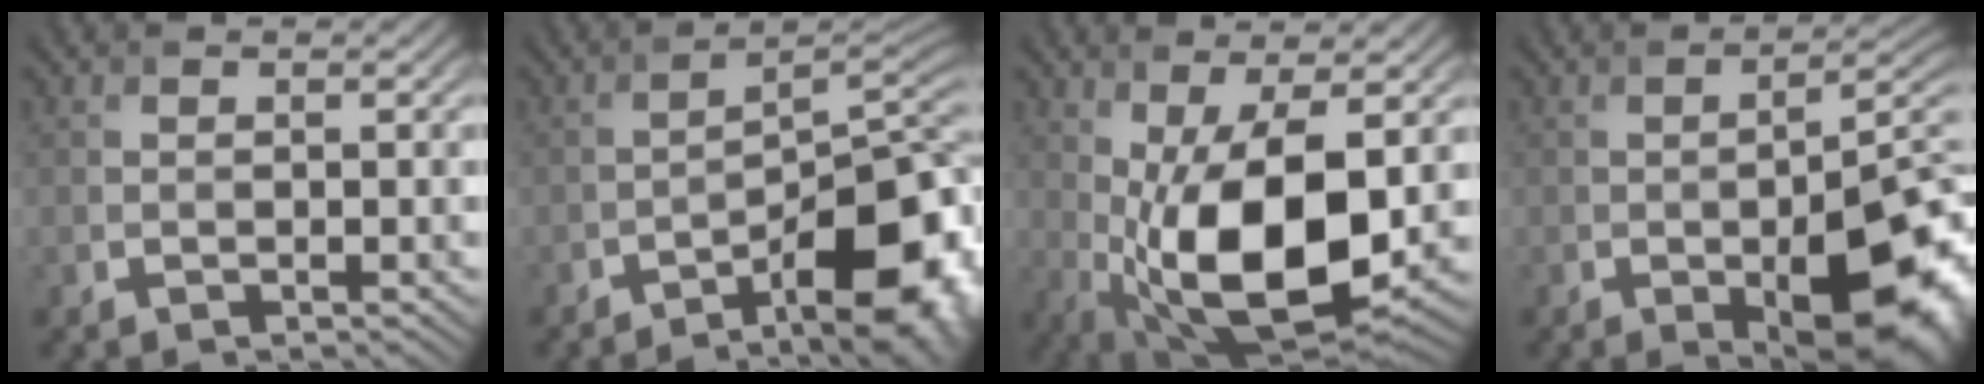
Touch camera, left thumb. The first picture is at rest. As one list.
[{"total": 12.5, "force": [-6.7, 4.1, 9.7], "torque": [-0.131, -0.007, -0.098]}, {"total": 14.2, "force": [-1.3, 6.2, 12.8], "torque": [-0.226, -0.018, -0.010]}, {"total": 13.9, "force": [-4.6, 6.2, 11.6], "torque": [-0.156, -0.031, -0.051]}]